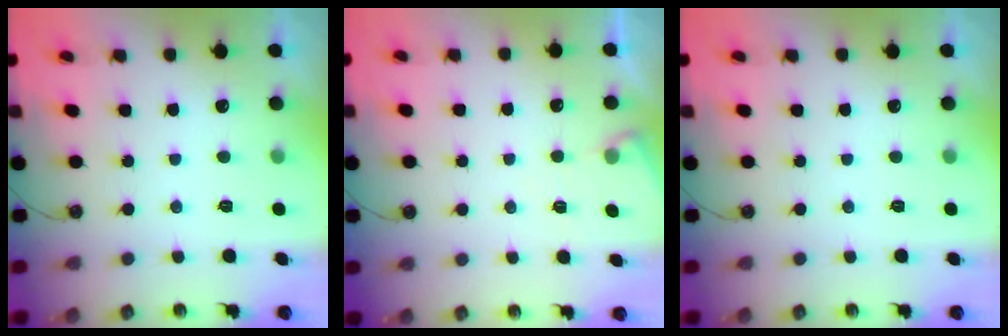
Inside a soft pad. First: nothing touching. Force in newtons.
{"total": 4.7, "press": 4.7, "slide": 0.6}
{"total": 0.0}